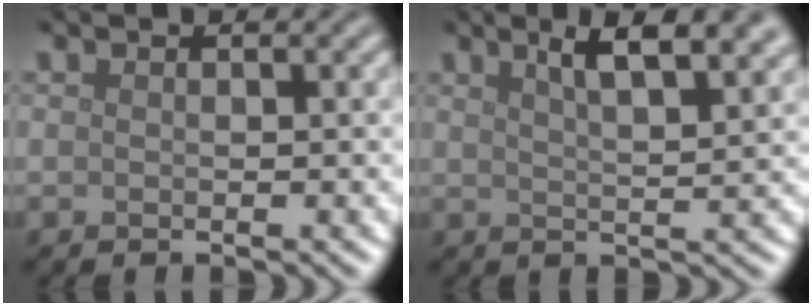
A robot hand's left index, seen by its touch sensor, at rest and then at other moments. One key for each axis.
{"total": 6.4, "fx": 3.8, "fy": 1.9, "fz": 4.8, "tx": -0.049, "ty": 0.023, "tz": 0.048}